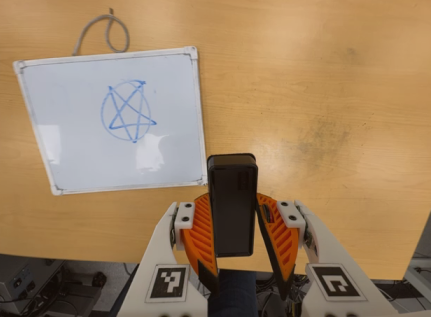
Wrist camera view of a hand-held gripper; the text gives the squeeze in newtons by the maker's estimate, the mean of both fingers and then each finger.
{"total": 5.2, "left": 4.9, "right": 5.4}